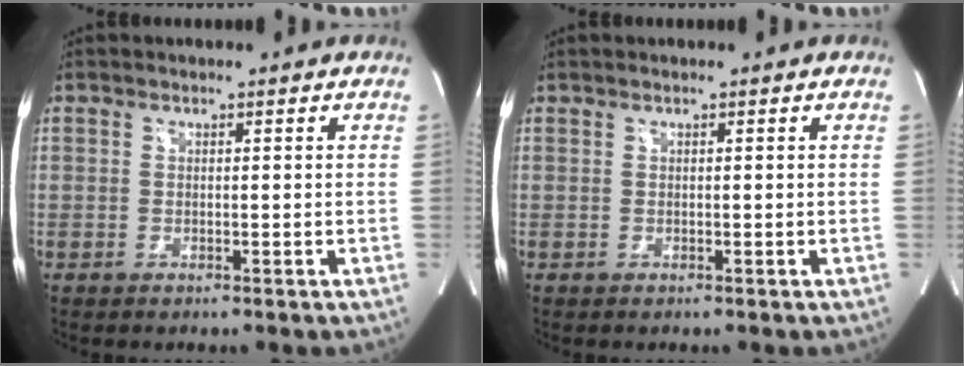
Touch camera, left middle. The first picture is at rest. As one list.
[{"total": 0.0}]